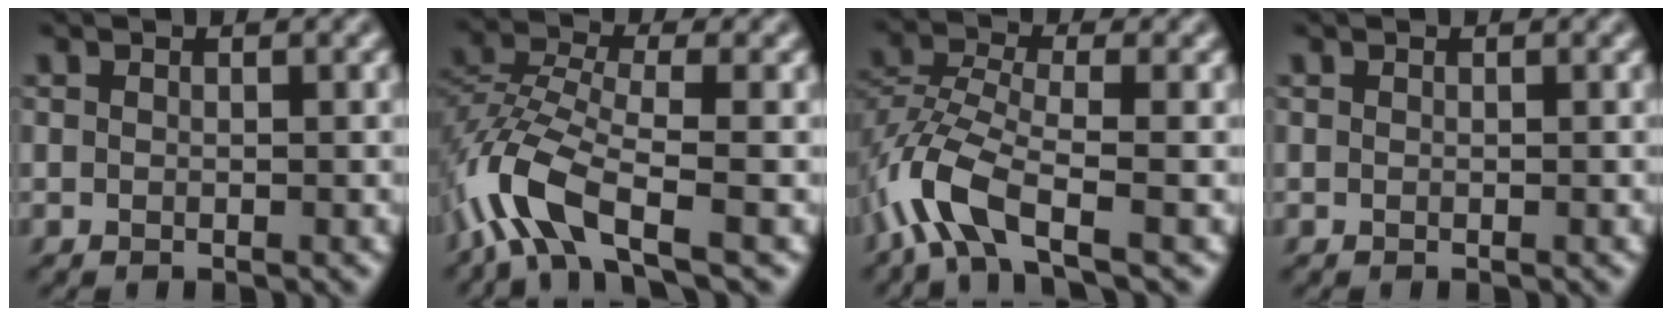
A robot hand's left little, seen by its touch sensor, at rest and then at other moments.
{"total": 6.9, "force": [-4.0, 2.4, 5.2], "torque": [-0.116, 0.006, -0.093]}
{"total": 6.0, "force": [-3.4, 2.0, 4.5], "torque": [-0.102, 0.002, -0.082]}
{"total": 0.0}